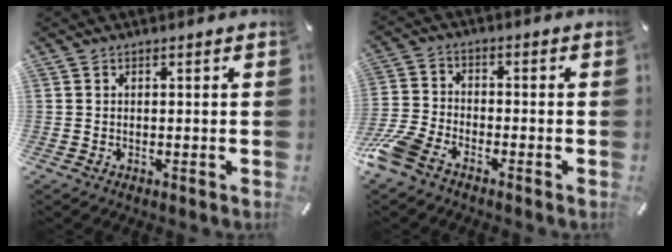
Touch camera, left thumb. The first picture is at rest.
{"total": 8.6, "force": [-6.2, 4.0, 4.4], "torque": [-0.116, 0.014, -0.125]}